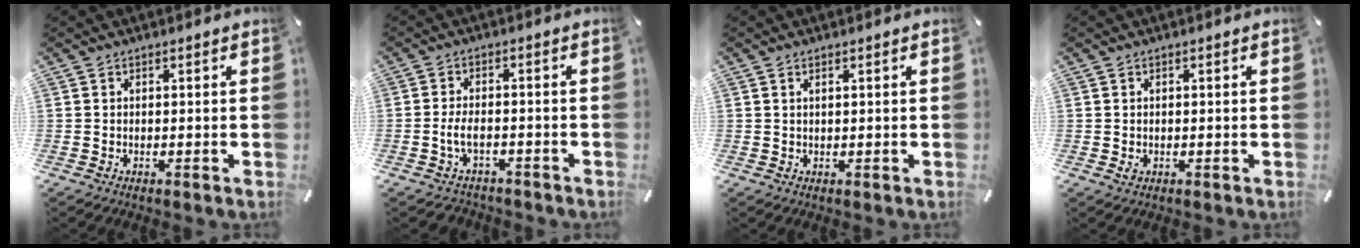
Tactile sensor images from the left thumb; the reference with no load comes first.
{"total": 4.8, "force": [-1.9, 2.7, 3.5], "torque": [-0.081, 0.008, -0.040]}
{"total": 0.9, "force": [0.4, 0.3, 0.7], "torque": [-0.014, 0.001, 0.006]}
{"total": 1.0, "force": [-0.1, 0.8, 0.6], "torque": [-0.003, -0.002, -0.004]}